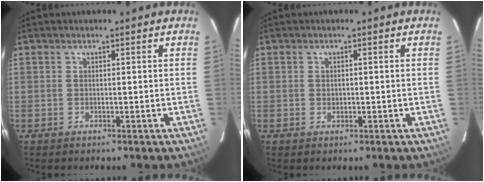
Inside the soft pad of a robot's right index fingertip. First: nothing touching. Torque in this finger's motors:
{"motor_torque": [-0.04, 0.01, -0.06, 0.00]}